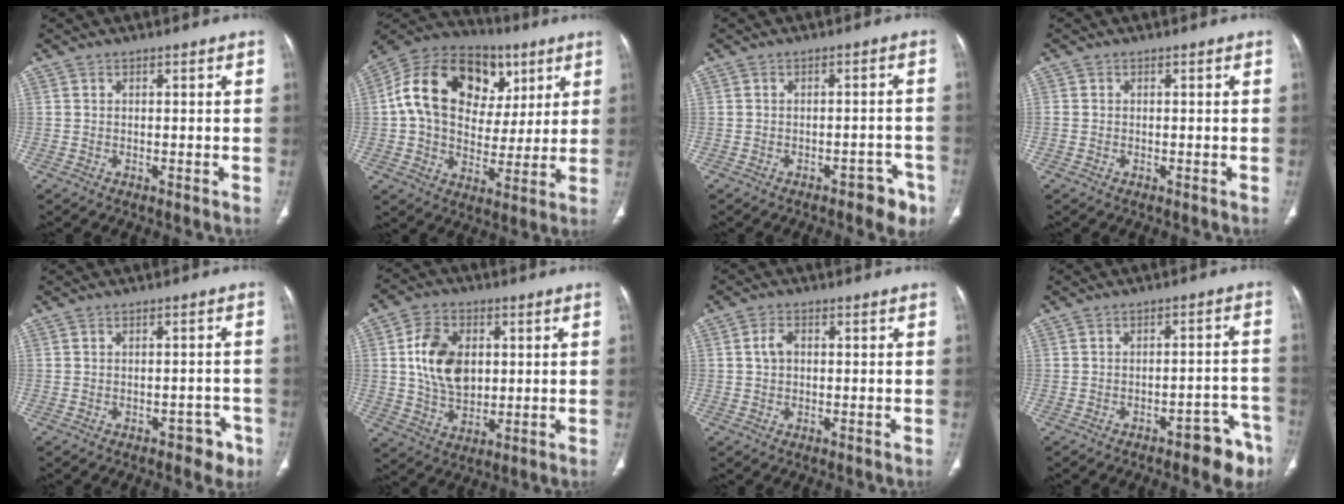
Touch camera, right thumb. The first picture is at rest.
{"total": 23.1, "force": [6.6, 16.7, 14.6], "torque": [-0.227, 0.022, 0.105]}
{"total": 5.7, "force": [-3.7, 2.8, 3.3], "torque": [-0.020, 0.026, -0.045]}
{"total": 0.7, "force": [-0.2, 0.6, 0.3], "torque": [-0.007, 0.001, -0.004]}
{"total": 4.1, "force": [-2.4, 2.4, 2.2], "torque": [-0.009, 0.019, -0.027]}
{"total": 12.2, "force": [2.1, 8.4, 8.6], "torque": [-0.132, -0.009, 0.041]}
{"total": 2.8, "force": [0.3, 2.0, 2.0], "torque": [-0.039, 0.008, 0.004]}
{"total": 8.9, "force": [-6.1, 3.4, 5.5], "torque": [-0.040, 0.053, -0.077]}